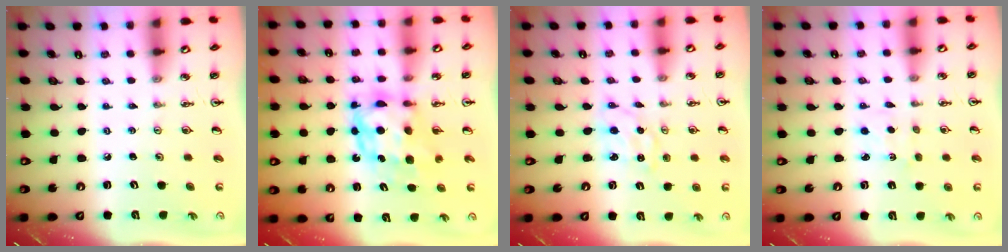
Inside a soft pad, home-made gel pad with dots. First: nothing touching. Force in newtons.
{"total": 7.8, "press": 7.8, "slide": 0.5}
{"total": 1.6, "press": 1.6, "slide": 0.3}
{"total": 2.3, "press": 2.2, "slide": 0.3}